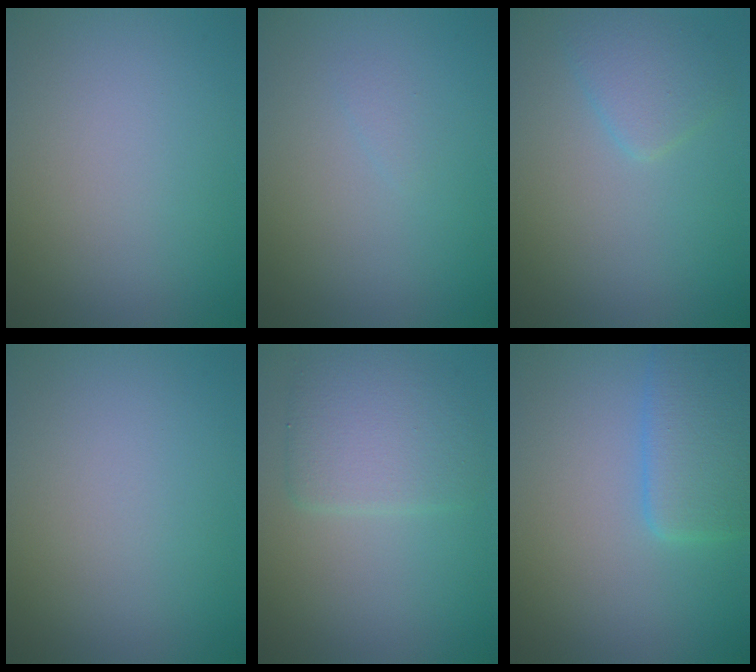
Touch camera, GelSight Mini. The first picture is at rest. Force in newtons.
{"total": 0.5, "press": 0.5, "slide": 0.0}
{"total": 2.3, "press": 2.3, "slide": 0.1}
{"total": 0.0}
{"total": 4.0, "press": 4.0, "slide": 0.1}
{"total": 4.5, "press": 4.5, "slide": 0.1}